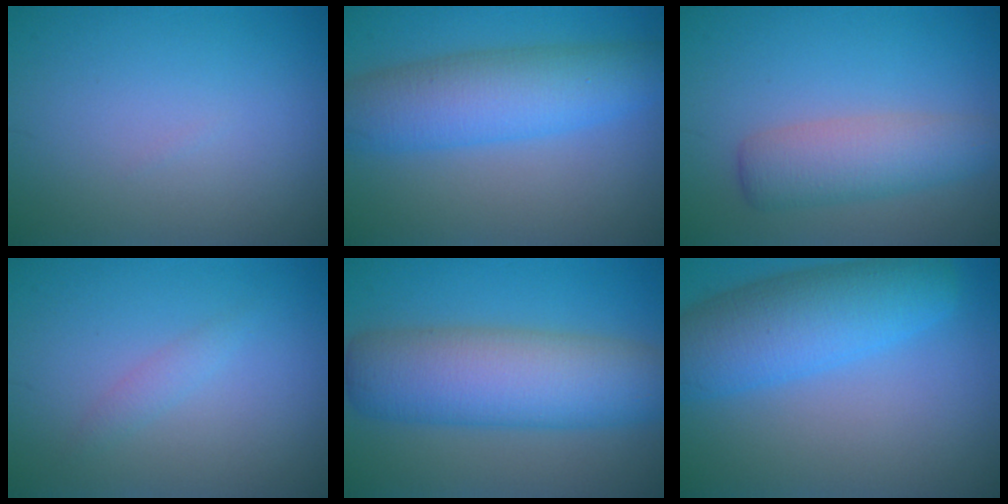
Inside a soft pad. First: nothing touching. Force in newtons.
{"total": 7.2, "press": 7.2, "slide": 0.2}
{"total": 4.5, "press": 4.5, "slide": 0.1}
{"total": 1.2, "press": 1.2, "slide": 0.1}
{"total": 9.7, "press": 9.7, "slide": 0.3}
{"total": 7.9, "press": 7.9, "slide": 0.3}